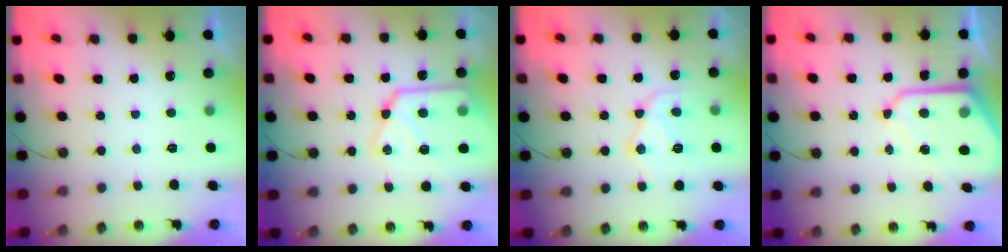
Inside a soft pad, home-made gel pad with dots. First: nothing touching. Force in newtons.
{"total": 17.7, "press": 17.6, "slide": 2.0}
{"total": 14.2, "press": 14.1, "slide": 1.2}
{"total": 11.6, "press": 11.6, "slide": 0.9}